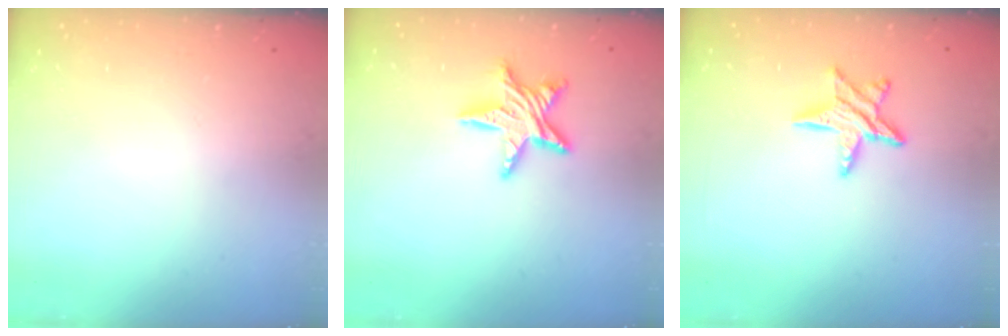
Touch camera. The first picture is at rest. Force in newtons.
{"total": 10.5, "press": 10.5, "slide": 0.8}
{"total": 8.1, "press": 8.1, "slide": 0.3}